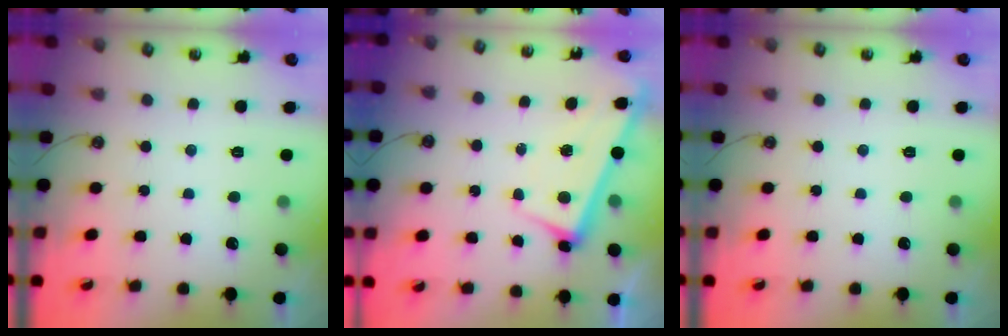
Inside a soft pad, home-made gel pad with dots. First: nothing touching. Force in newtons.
{"total": 2.6, "press": 2.6, "slide": 0.3}
{"total": 0.0}